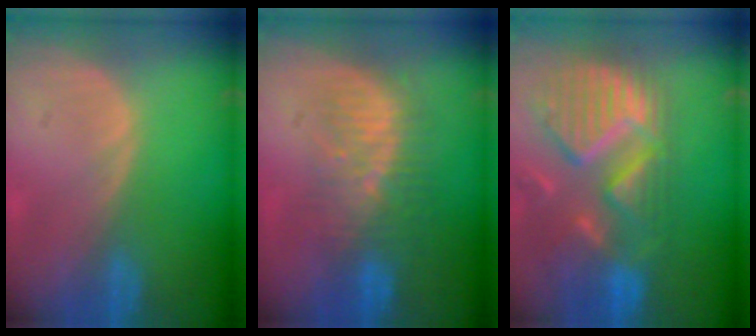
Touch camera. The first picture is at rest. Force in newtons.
{"total": 8.4, "press": 7.8, "slide": 3.0}
{"total": 13.3, "press": 11.3, "slide": 7.1}